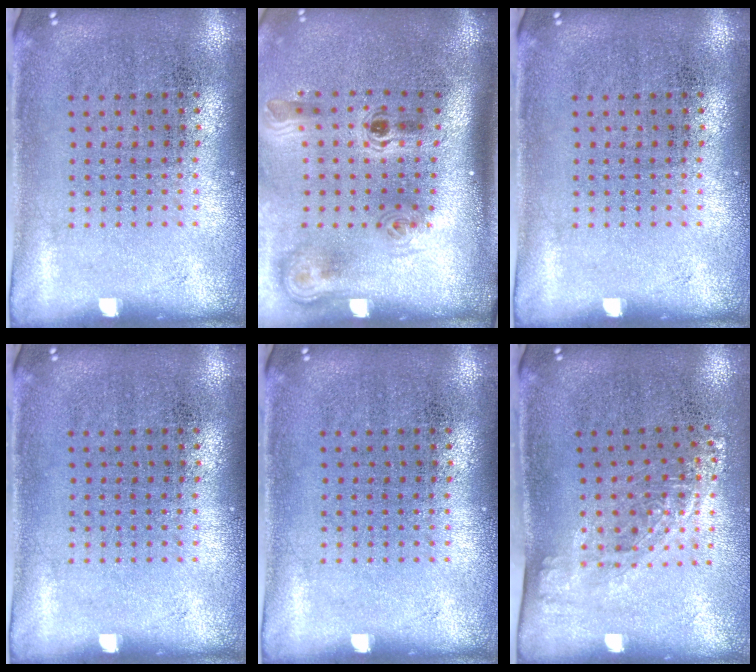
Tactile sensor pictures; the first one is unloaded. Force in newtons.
{"total": 2.3, "press": 1.5, "slide": 1.7}
{"total": 0.0}
{"total": 0.0}
{"total": 0.0}
{"total": 1.3, "press": 1.0, "slide": 0.9}